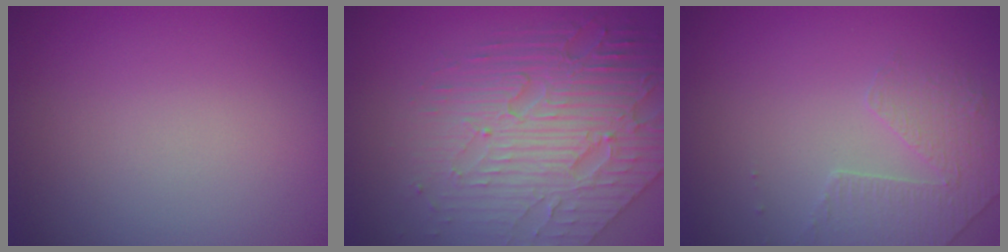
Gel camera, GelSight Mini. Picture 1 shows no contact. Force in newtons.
{"total": 7.9, "press": 5.6, "slide": 5.7}
{"total": 1.8, "press": 1.4, "slide": 1.0}